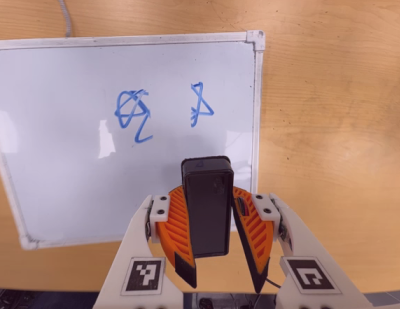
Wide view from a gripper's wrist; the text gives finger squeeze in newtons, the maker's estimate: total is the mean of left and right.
{"total": 7.7, "left": 8.6, "right": 6.8}